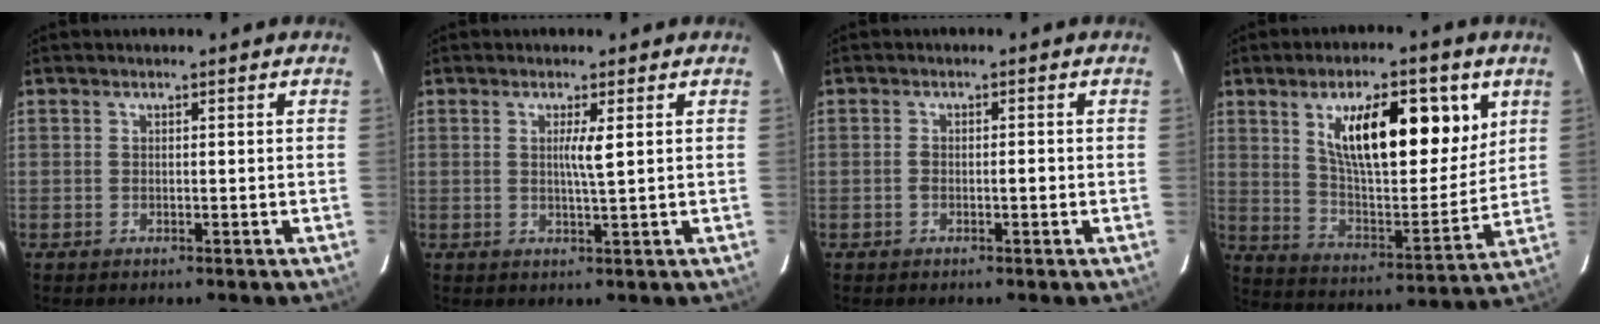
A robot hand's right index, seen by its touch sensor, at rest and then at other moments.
{"total": 2.5, "force": [0.6, -0.4, 2.4], "torque": [-0.046, -0.004, 0.009]}
{"total": 2.2, "force": [-0.8, 0.8, 1.9], "torque": [-0.033, 0.008, -0.010]}
{"total": 18.2, "force": [7.5, 5.8, 15.5], "torque": [-0.240, 0.006, 0.131]}